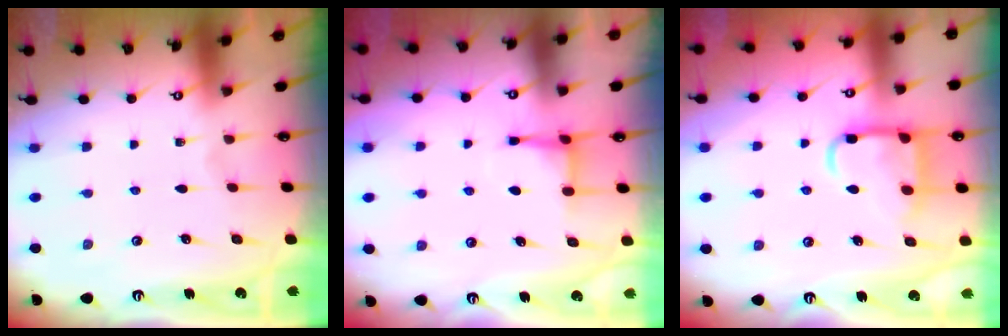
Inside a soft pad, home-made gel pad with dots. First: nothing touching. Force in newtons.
{"total": 3.8, "press": 3.8, "slide": 0.7}
{"total": 11.7, "press": 11.6, "slide": 1.5}